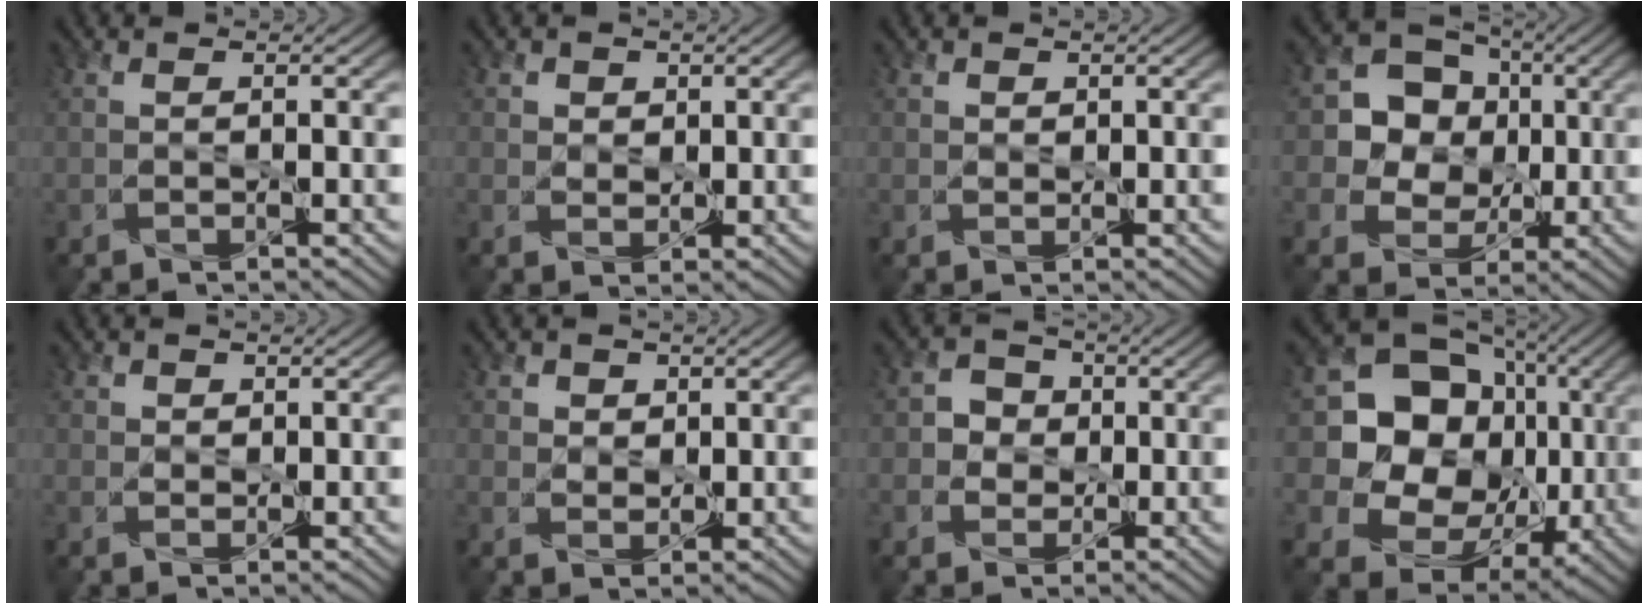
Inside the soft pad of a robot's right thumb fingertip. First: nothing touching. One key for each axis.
{"total": 2.3, "fx": 1.1, "fy": 1.9, "fz": 0.8, "tx": -0.019, "ty": -0.008, "tz": 0.018}
{"total": 0.9, "fx": 0.5, "fy": 0.8, "fz": 0.2, "tx": -0.006, "ty": -0.004, "tz": 0.010}
{"total": 9.7, "fx": 0.9, "fy": 8.5, "fz": 4.5, "tx": -0.094, "ty": 0.010, "tz": 0.006}
{"total": 1.3, "fx": 0.5, "fy": 1.1, "fz": 0.3, "tx": -0.006, "ty": -0.004, "tz": 0.007}
{"total": 2.8, "fx": 1.3, "fy": 2.3, "fz": 1.0, "tx": -0.026, "ty": -0.010, "tz": 0.026}
{"total": 3.3, "fx": -0.1, "fy": 3.1, "fz": 1.1, "tx": -0.018, "ty": 0.001, "tz": -0.014}
{"total": 19.4, "fx": 2.5, "fy": 16.9, "fz": 9.1, "tx": -0.217, "ty": 0.011, "tz": 0.049}